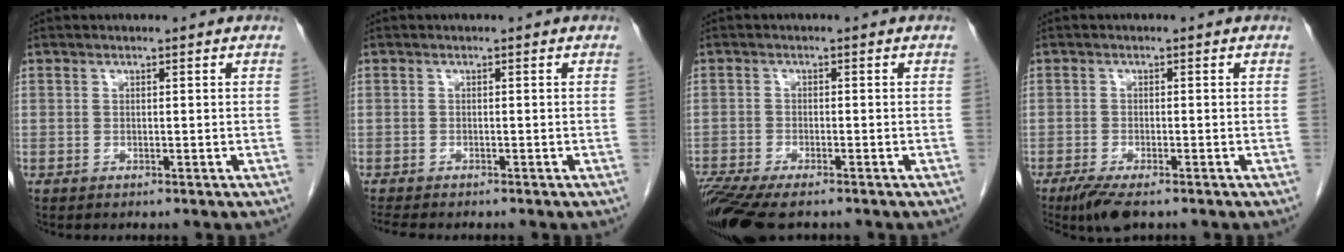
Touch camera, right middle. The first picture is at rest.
{"total": 3.6, "force": [-3.2, 0.6, 1.7], "torque": [-0.030, -0.012, -0.048]}
{"total": 9.5, "force": [-7.4, 2.2, 5.6], "torque": [-0.105, -0.016, -0.125]}
{"total": 5.0, "force": [-3.6, 1.1, 3.4], "torque": [-0.062, -0.013, -0.058]}